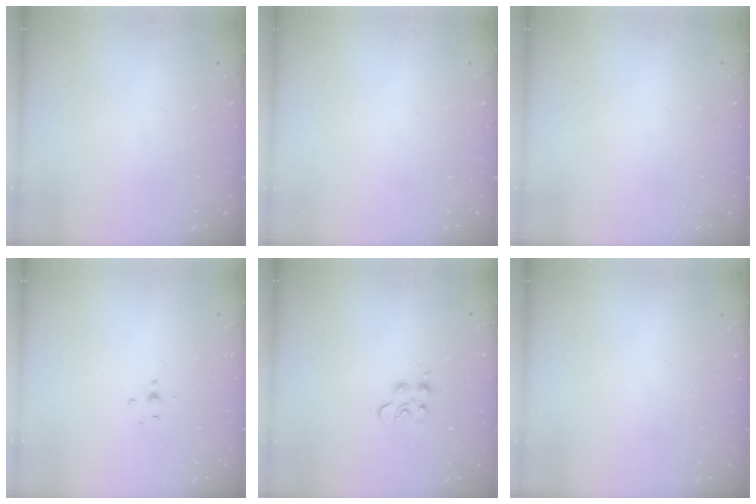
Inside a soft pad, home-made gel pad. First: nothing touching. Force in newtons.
{"total": 0.0}
{"total": 0.0}
{"total": 2.7, "press": 2.6, "slide": 0.9}
{"total": 4.6, "press": 4.5, "slide": 0.6}
{"total": 0.0}